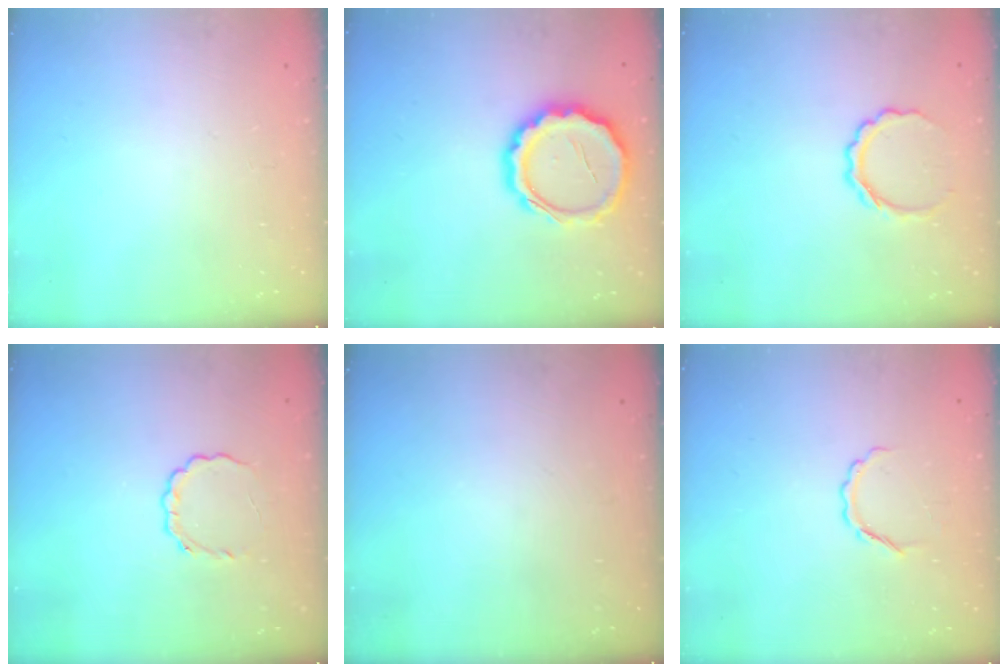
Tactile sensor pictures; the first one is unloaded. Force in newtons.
{"total": 13.5, "press": 13.4, "slide": 1.8}
{"total": 6.1, "press": 6.0, "slide": 1.2}
{"total": 2.8, "press": 2.8, "slide": 0.4}
{"total": 0.0}
{"total": 4.6, "press": 4.5, "slide": 0.7}